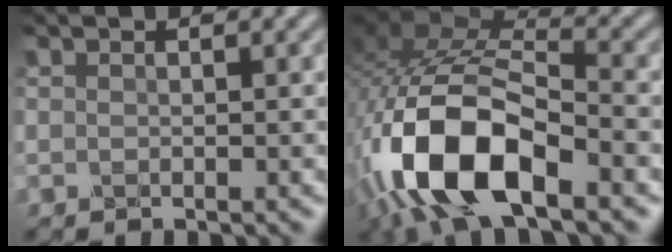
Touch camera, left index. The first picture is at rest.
{"total": 13.2, "force": [-5.8, 5.9, 10.3], "torque": [-0.216, -0.001, -0.111]}